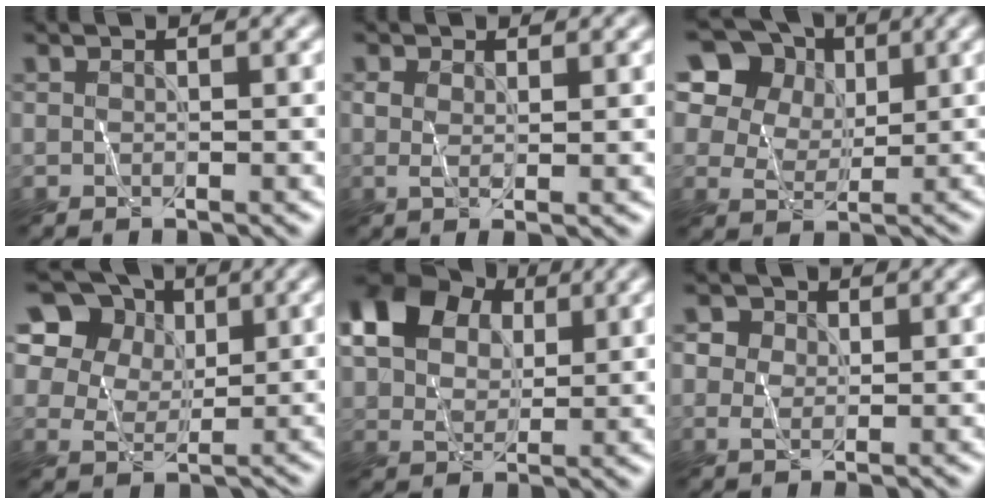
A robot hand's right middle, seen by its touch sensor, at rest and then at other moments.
{"total": 1.6, "force": [0.5, 0.6, 1.4], "torque": [-0.027, 0.000, 0.010]}
{"total": 13.9, "force": [7.1, 10.5, 5.8], "torque": [-0.165, 0.033, 0.135]}
{"total": 13.0, "force": [6.7, 9.8, 5.3], "torque": [-0.146, 0.037, 0.125]}
{"total": 11.3, "force": [4.3, 7.6, 7.1], "torque": [-0.156, 0.033, 0.066]}
{"total": 2.7, "force": [0.4, 2.2, 1.5], "torque": [-0.015, 0.012, -0.006]}